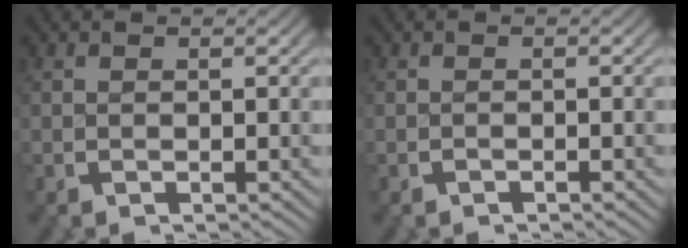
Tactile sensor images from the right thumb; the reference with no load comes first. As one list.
[{"total": 0.5, "force": [-0.5, 0.1, 0.0], "torque": [0.000, 0.002, -0.011]}]